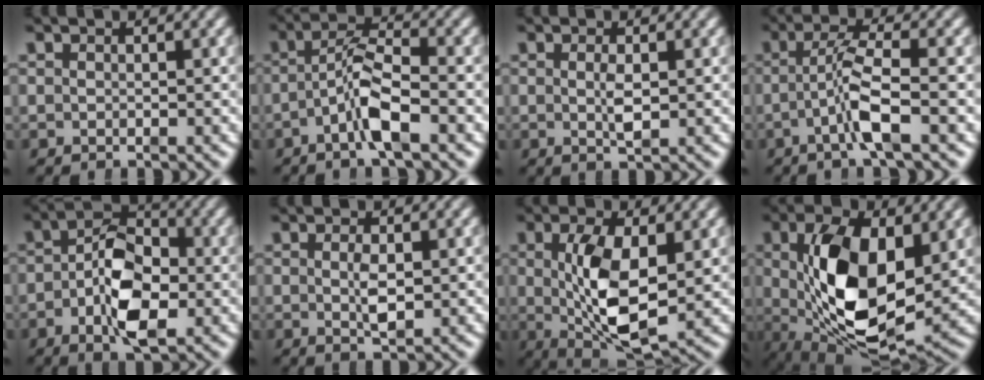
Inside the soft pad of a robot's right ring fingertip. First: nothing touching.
{"total": 4.9, "force": [-0.9, 2.0, 4.3], "torque": [-0.072, 0.004, -0.024]}
{"total": 1.7, "force": [-0.2, 0.2, 1.7], "torque": [-0.026, 0.000, -0.002]}
{"total": 3.7, "force": [-0.6, 0.4, 3.7], "torque": [-0.073, 0.003, -0.014]}
{"total": 8.1, "force": [-1.5, 4.7, 6.5], "torque": [-0.094, -0.005, -0.029]}
{"total": 2.1, "force": [-0.2, 0.5, 2.0], "torque": [-0.029, -0.002, -0.001]}
{"total": 8.3, "force": [-0.4, 3.9, 7.4], "torque": [-0.126, -0.024, 0.008]}
{"total": 13.4, "force": [0.0, 7.4, 11.1], "torque": [-0.204, -0.040, 0.018]}